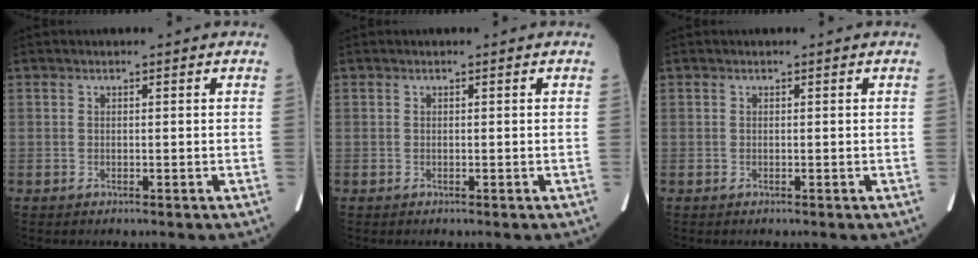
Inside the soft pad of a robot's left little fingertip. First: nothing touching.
{"total": 0.0}
{"total": 0.0}